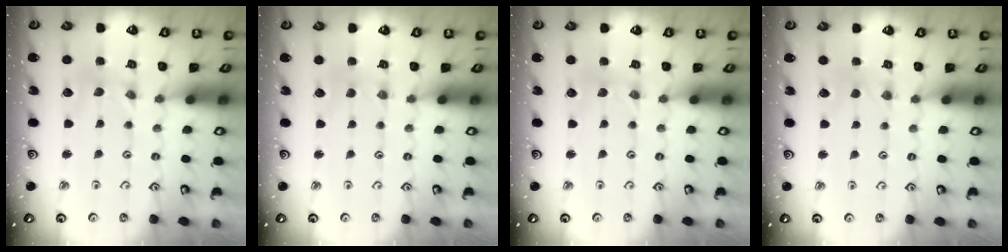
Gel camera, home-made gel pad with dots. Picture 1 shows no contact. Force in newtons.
{"total": 0.0}
{"total": 0.0}
{"total": 1.4, "press": 1.4, "slide": 0.3}